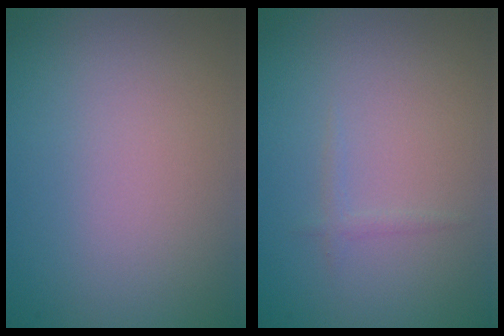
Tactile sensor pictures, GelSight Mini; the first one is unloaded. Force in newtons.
{"total": 0.7, "press": 0.7, "slide": 0.1}